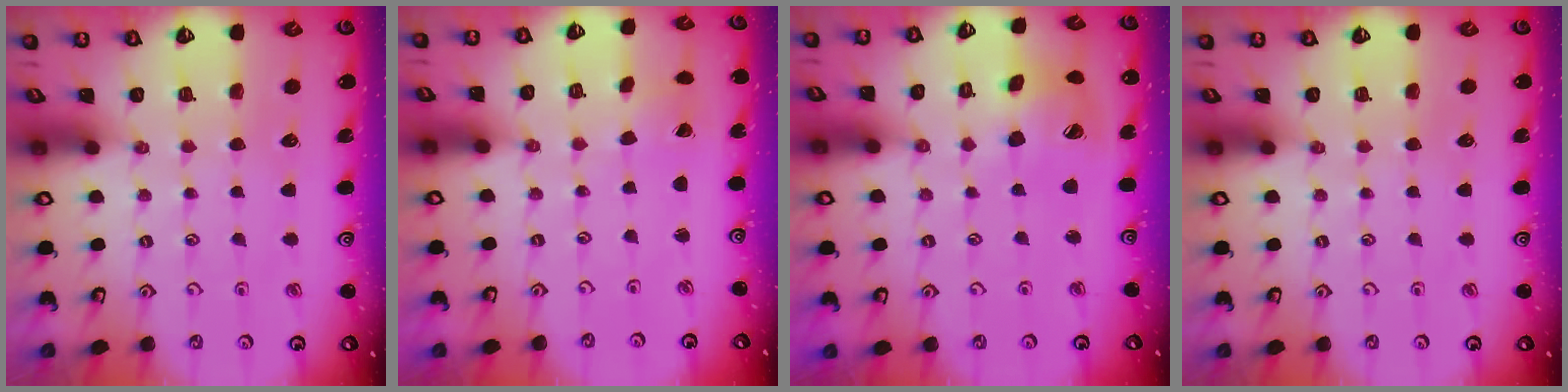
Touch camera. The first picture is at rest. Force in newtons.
{"total": 1.7, "press": 1.7, "slide": 0.0}
{"total": 14.9, "press": 14.7, "slide": 2.3}
{"total": 0.0}